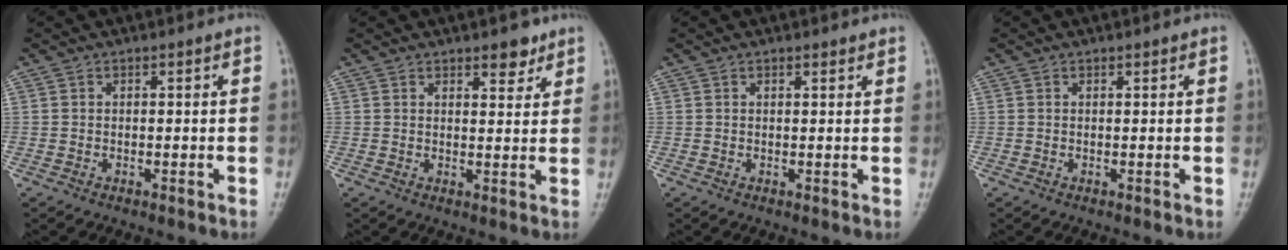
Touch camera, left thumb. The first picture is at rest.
{"total": 3.6, "force": [2.5, 1.6, 1.9], "torque": [-0.006, -0.015, 0.035]}
{"total": 0.9, "force": [0.8, 0.3, 0.4], "torque": [-0.004, -0.004, 0.012]}
{"total": 0.0}